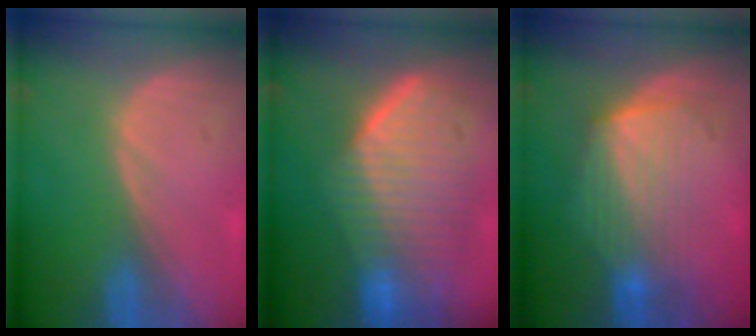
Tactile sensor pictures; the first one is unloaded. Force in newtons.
{"total": 9.7, "press": 9.1, "slide": 3.4}
{"total": 6.7, "press": 6.7, "slide": 0.7}